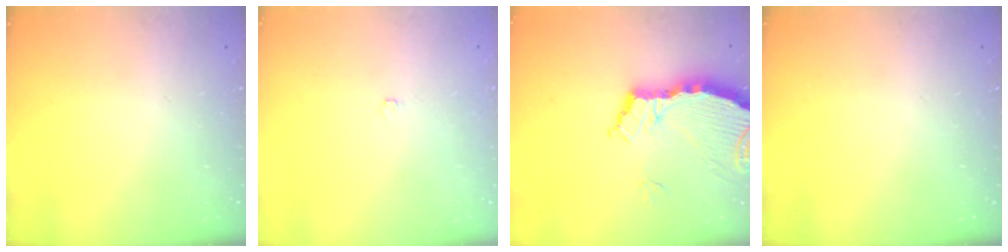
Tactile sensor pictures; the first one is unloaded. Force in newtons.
{"total": 4.0, "press": 3.9, "slide": 0.9}
{"total": 7.2, "press": 7.1, "slide": 0.8}
{"total": 0.0}